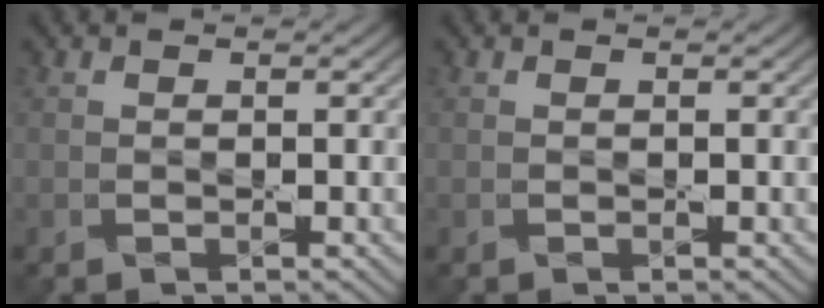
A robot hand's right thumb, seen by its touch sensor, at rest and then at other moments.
{"total": 0.0}